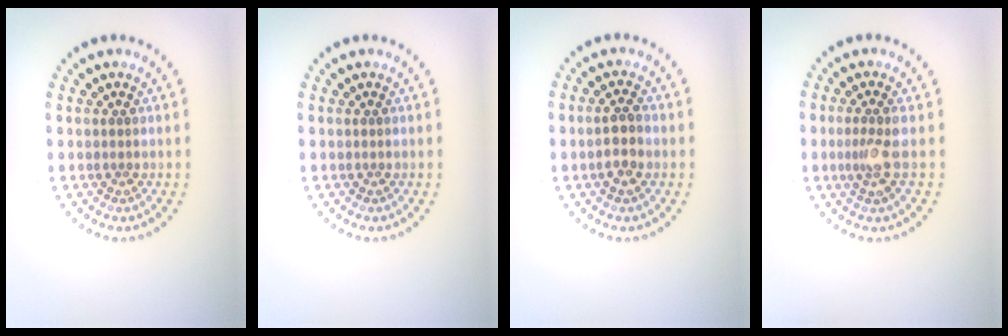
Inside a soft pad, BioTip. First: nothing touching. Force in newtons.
{"total": 0.0}
{"total": 2.4, "press": 2.2, "slide": 0.8}
{"total": 2.0, "press": 1.6, "slide": 1.2}